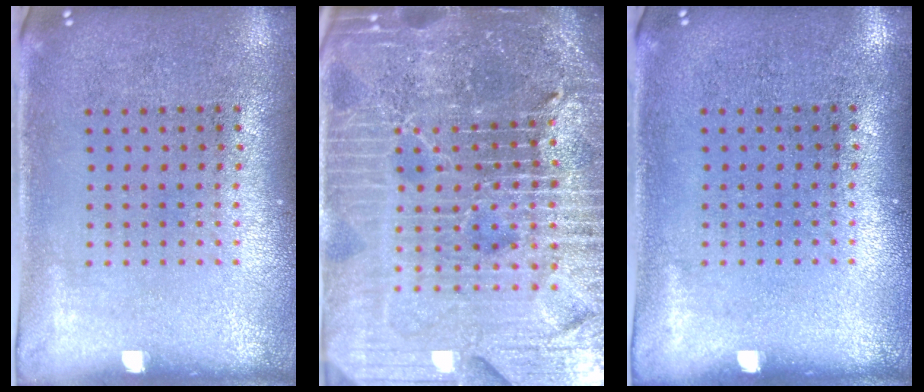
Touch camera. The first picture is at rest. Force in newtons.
{"total": 7.1, "press": 6.2, "slide": 3.6}
{"total": 0.0}